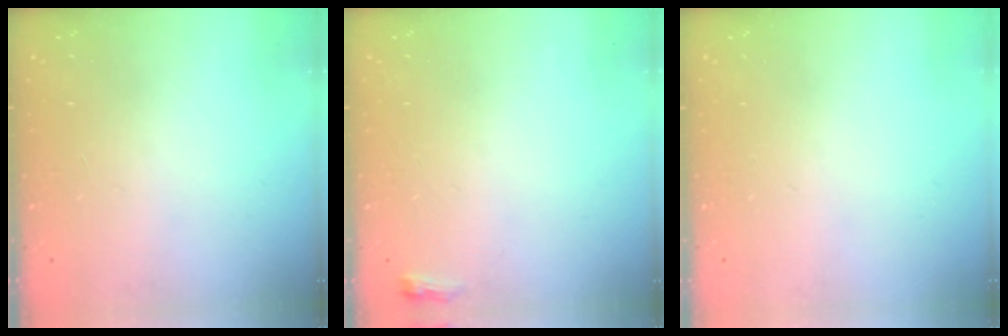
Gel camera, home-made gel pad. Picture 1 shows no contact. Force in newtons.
{"total": 3.5, "press": 3.4, "slide": 0.8}
{"total": 0.0}